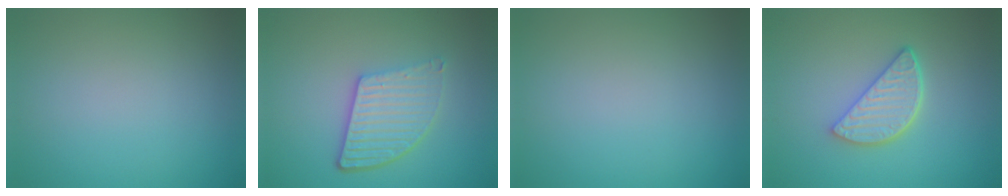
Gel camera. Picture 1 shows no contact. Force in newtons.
{"total": 5.0, "press": 3.7, "slide": 3.4}
{"total": 0.0}
{"total": 3.9, "press": 3.2, "slide": 2.2}